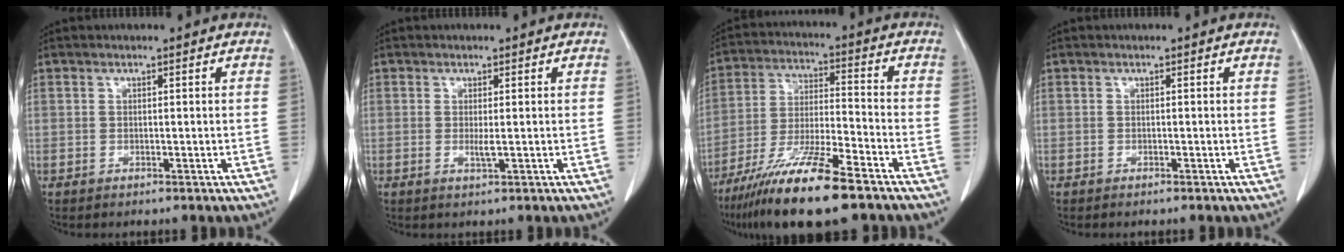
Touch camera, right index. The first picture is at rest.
{"total": 1.3, "force": [0.0, 0.0, 1.3], "torque": [-0.029, -0.004, 0.002]}
{"total": 15.2, "force": [-10.4, 1.3, 11.0], "torque": [-0.220, -0.040, -0.191]}
{"total": 0.0}